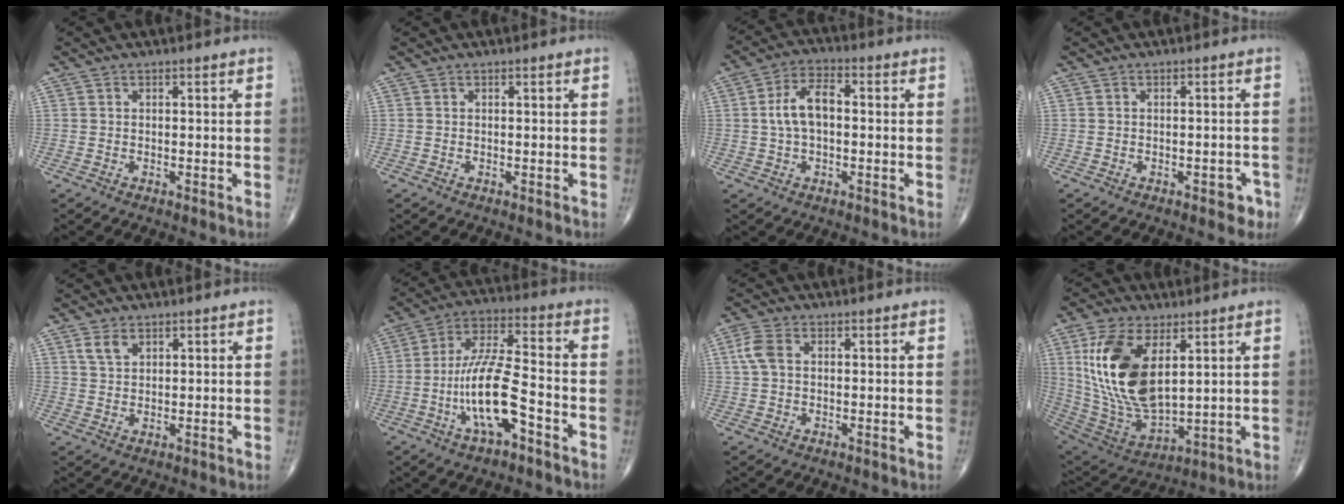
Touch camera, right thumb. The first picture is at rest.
{"total": 0.0}
{"total": 7.7, "force": [0.2, 4.2, 6.4], "torque": [-0.124, 0.023, -0.004]}
{"total": 2.7, "force": [-1.5, 1.4, 1.8], "torque": [-0.011, 0.008, -0.016]}
{"total": 3.2, "force": [1.9, 1.8, 1.8], "torque": [-0.031, -0.005, 0.041]}
{"total": 13.7, "force": [-5.1, 4.1, 12.0], "torque": [-0.231, 0.042, -0.092]}
{"total": 4.2, "force": [0.8, 2.6, 3.1], "torque": [-0.083, 0.011, 0.014]}
{"total": 20.0, "force": [5.7, 10.1, 16.3], "torque": [-0.312, -0.029, 0.120]}